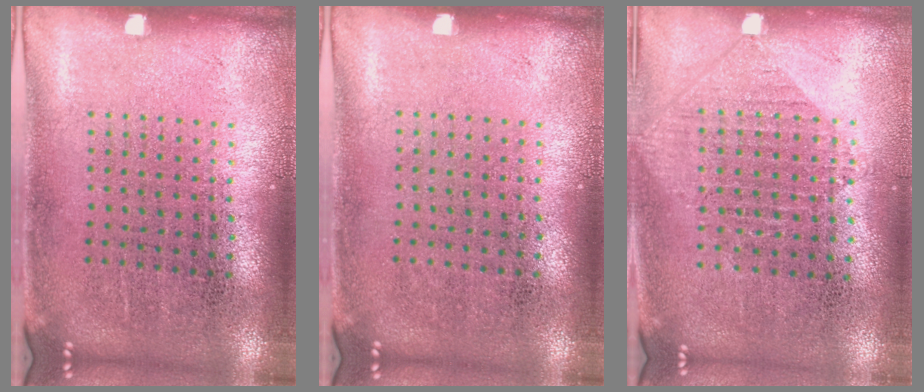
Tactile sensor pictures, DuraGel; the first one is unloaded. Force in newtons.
{"total": 0.0}
{"total": 0.9, "press": 0.9, "slide": 0.2}